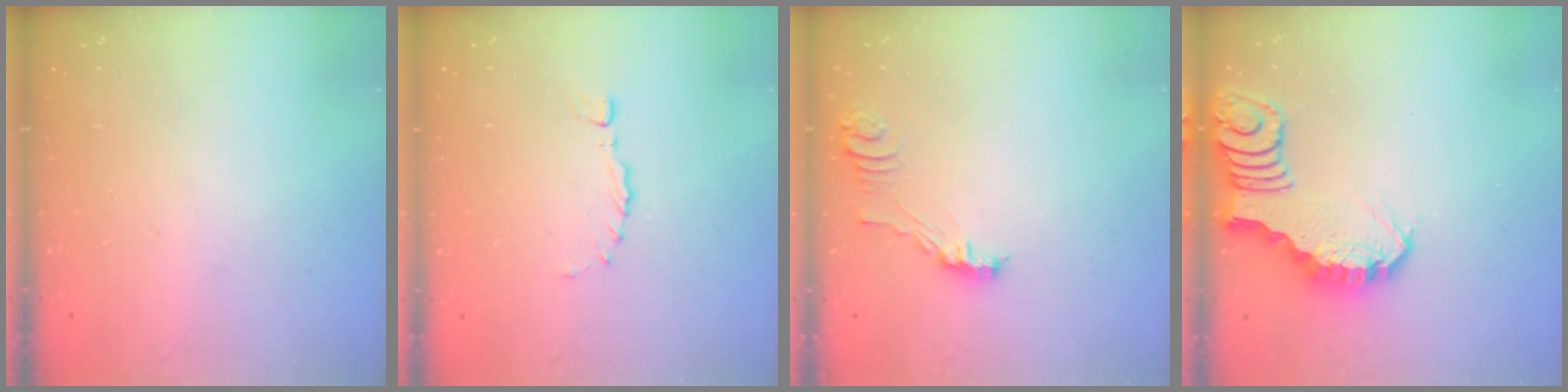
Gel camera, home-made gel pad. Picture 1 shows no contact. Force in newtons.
{"total": 0.0}
{"total": 3.4, "press": 3.4, "slide": 0.3}
{"total": 3.0, "press": 2.9, "slide": 0.4}